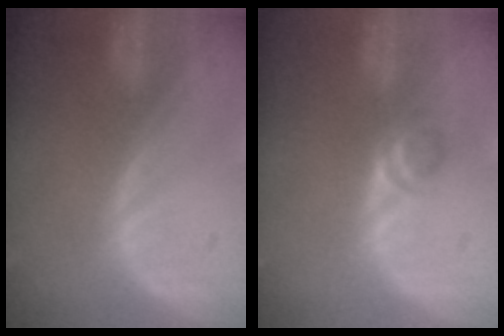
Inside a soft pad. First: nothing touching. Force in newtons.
{"total": 2.2, "press": 2.0, "slide": 0.9}